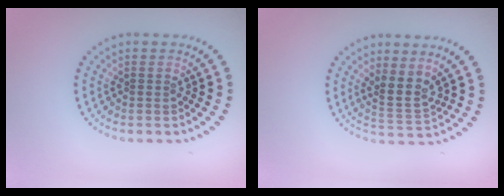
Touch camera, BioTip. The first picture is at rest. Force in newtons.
{"total": 2.8, "press": 2.2, "slide": 1.7}